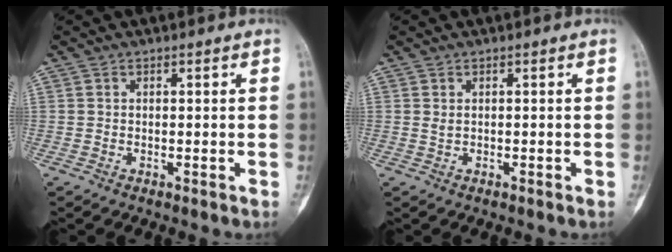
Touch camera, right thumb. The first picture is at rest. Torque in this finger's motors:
{"motor_torque": [0.20, 0.08, 0.10, -0.21, -0.01]}